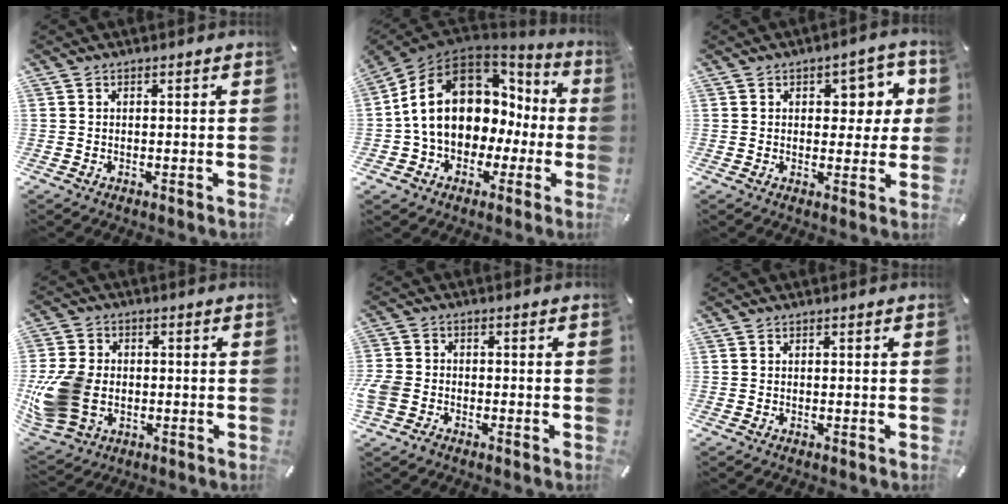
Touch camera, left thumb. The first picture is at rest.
{"total": 17.2, "force": [2.0, 13.4, 10.5], "torque": [-0.206, -0.005, 0.038]}
{"total": 7.6, "force": [2.2, 4.9, 5.4], "torque": [-0.057, -0.005, 0.029]}
{"total": 15.6, "force": [-2.4, 12.4, 9.3], "torque": [-0.198, 0.016, -0.042]}
{"total": 4.5, "force": [-2.2, 3.6, 1.7], "torque": [-0.047, 0.008, -0.044]}
{"total": 0.0}